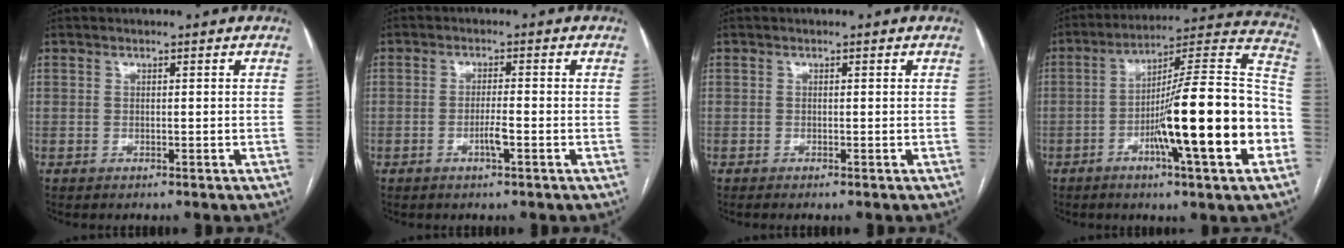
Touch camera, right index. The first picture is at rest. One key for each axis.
{"total": 2.7, "fx": -1.2, "fy": 0.1, "fz": 2.5, "tx": -0.047, "ty": -0.001, "tz": -0.022}
{"total": 0.5, "fx": -0.2, "fy": 0.0, "fz": 0.5, "tx": -0.010, "ty": 0.001, "tz": -0.004}
{"total": 22.0, "fx": -6.3, "fy": 1.0, "fz": 21.0, "tx": -0.280, "ty": 0.006, "tz": -0.101}